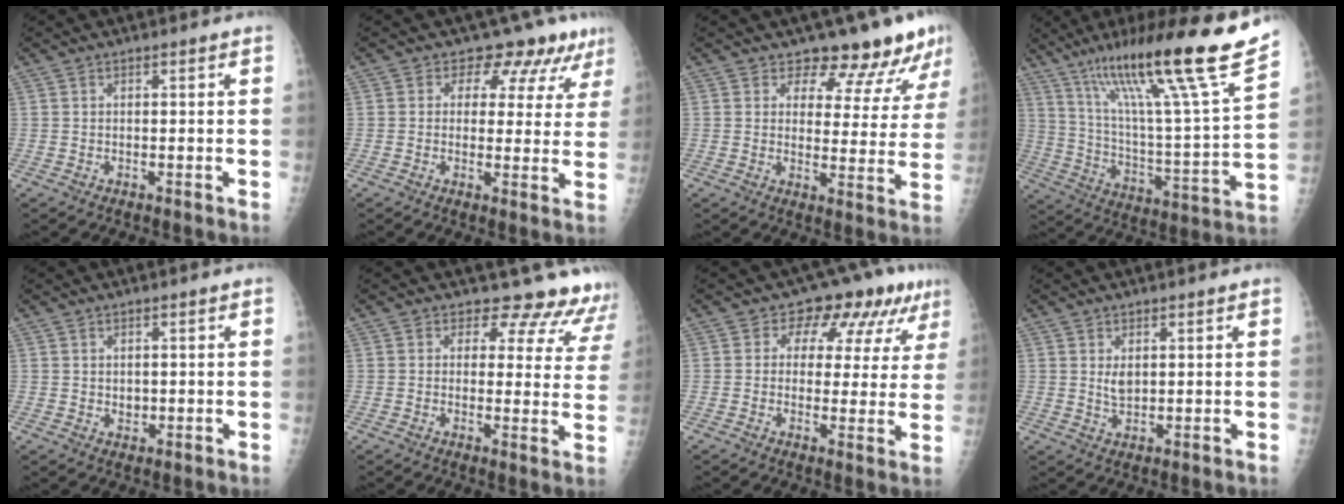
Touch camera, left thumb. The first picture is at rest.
{"total": 8.6, "force": [6.4, 5.1, 2.6], "torque": [0.012, -0.027, 0.059]}
{"total": 10.8, "force": [9.6, 4.1, 2.5], "torque": [0.009, -0.072, 0.109]}
{"total": 26.9, "force": [18.0, 1.2, 19.9], "torque": [-0.301, -0.069, 0.299]}
{"total": 1.8, "force": [0.4, 1.5, 0.8], "torque": [-0.007, -0.004, 0.011]}
{"total": 13.4, "force": [12.2, 5.4, 1.4], "torque": [0.036, -0.087, 0.107]}
{"total": 10.9, "force": [6.0, 6.8, 6.1], "torque": [-0.031, -0.012, 0.066]}
{"total": 2.8, "force": [1.1, 1.8, 1.8], "torque": [-0.024, -0.010, 0.024]}